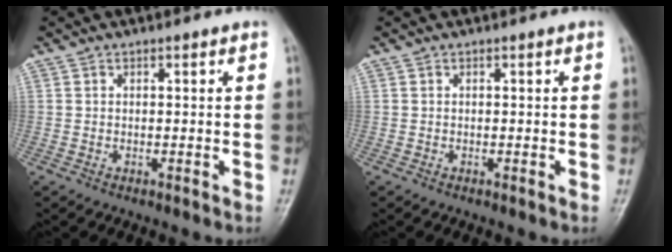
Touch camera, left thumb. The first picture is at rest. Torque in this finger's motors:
{"motor_torque": [0.01, 0.00, -0.04, -0.06, 0.00]}